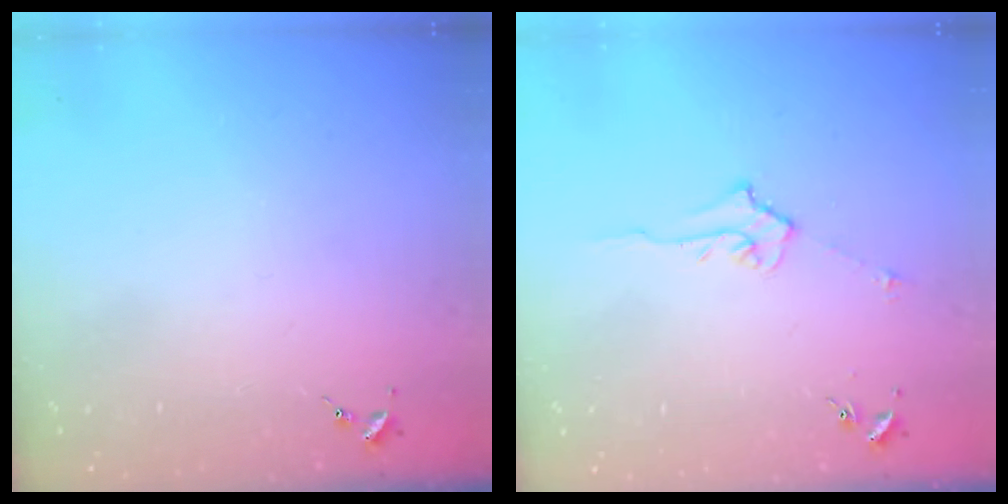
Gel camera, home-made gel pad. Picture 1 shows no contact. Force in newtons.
{"total": 5.1, "press": 5.0, "slide": 0.6}